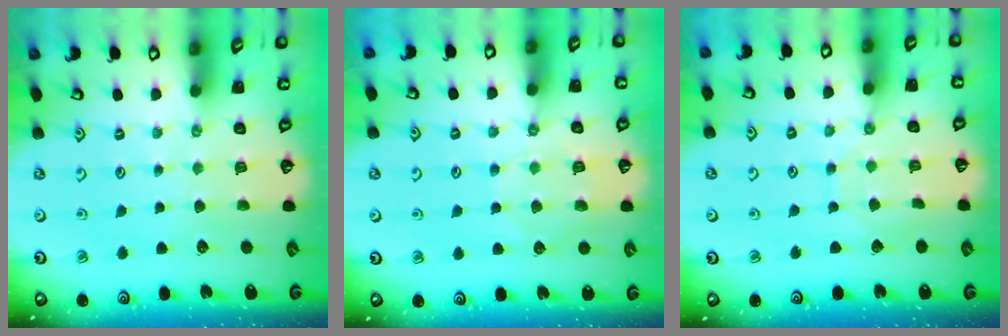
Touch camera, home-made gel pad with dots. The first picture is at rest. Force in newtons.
{"total": 7.2, "press": 7.2, "slide": 1.0}
{"total": 4.8, "press": 4.8, "slide": 0.4}